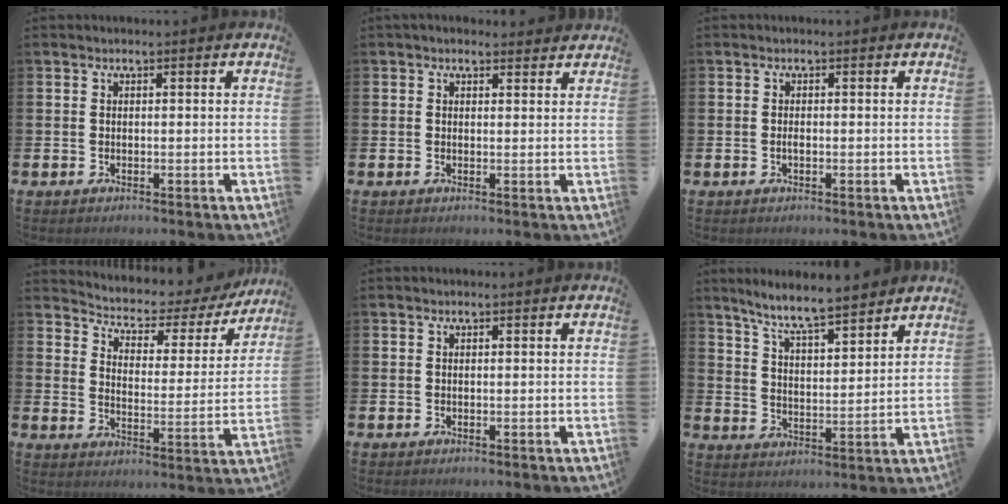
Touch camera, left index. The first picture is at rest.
{"total": 1.4, "force": [1.2, 0.6, 0.2], "torque": [0.001, 0.002, 0.020]}
{"total": 0.6, "force": [-0.2, 0.3, 0.6], "torque": [-0.014, 0.001, -0.003]}
{"total": 4.3, "force": [3.8, 1.8, 0.8], "torque": [-0.040, -0.036, 0.056]}
{"total": 0.0}
{"total": 7.4, "force": [6.9, 0.5, 2.6], "torque": [-0.073, -0.039, 0.122]}